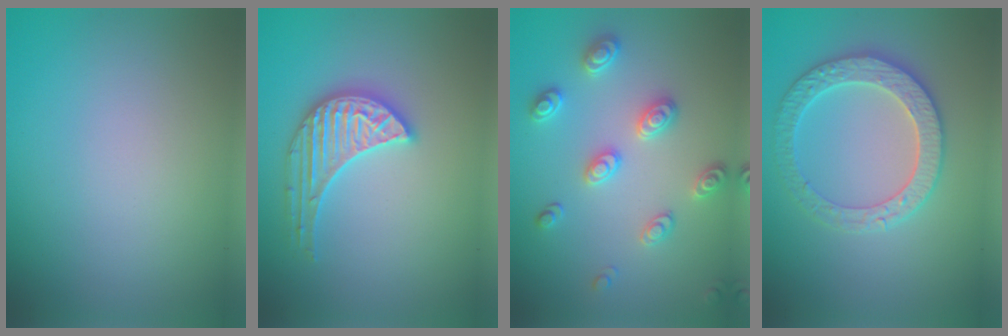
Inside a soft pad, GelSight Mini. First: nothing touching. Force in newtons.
{"total": 3.5, "press": 3.5, "slide": 0.4}
{"total": 3.0, "press": 2.9, "slide": 0.6}
{"total": 4.2, "press": 4.0, "slide": 1.0}